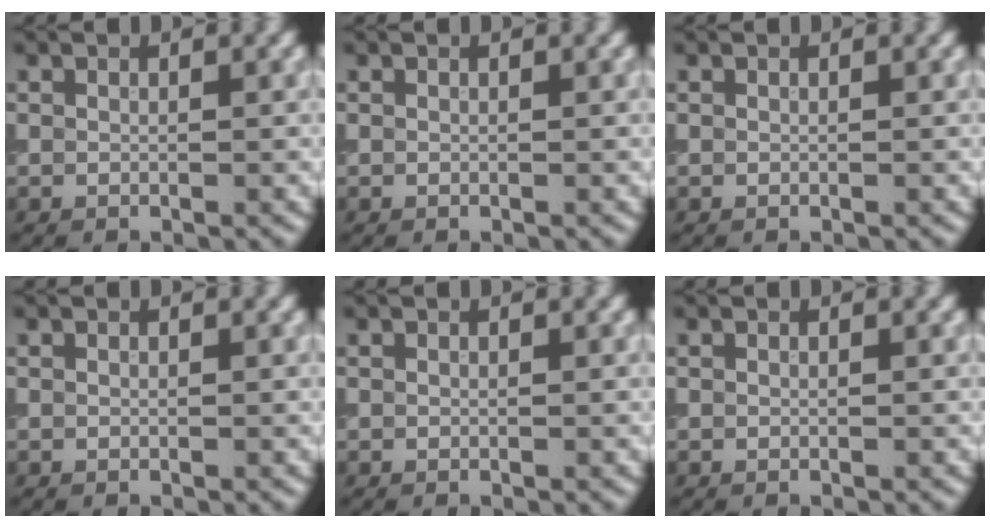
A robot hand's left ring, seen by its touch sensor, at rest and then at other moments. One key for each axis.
{"total": 0.0}
{"total": 0.0}
{"total": 0.0}
{"total": 0.0}
{"total": 0.0}